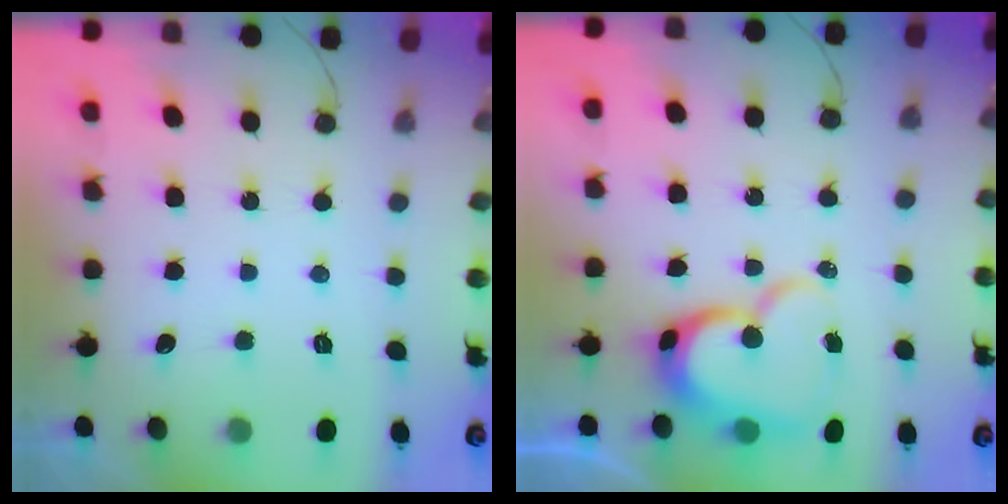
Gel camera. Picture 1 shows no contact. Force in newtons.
{"total": 13.4, "press": 13.4, "slide": 1.3}